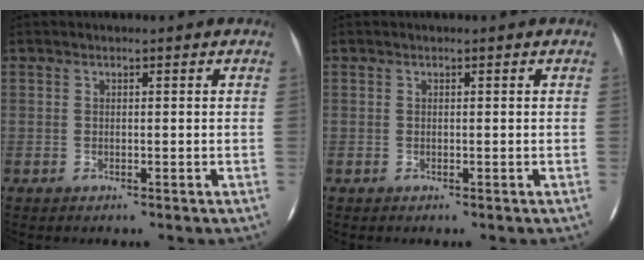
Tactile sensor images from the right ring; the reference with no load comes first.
{"total": 0.0}